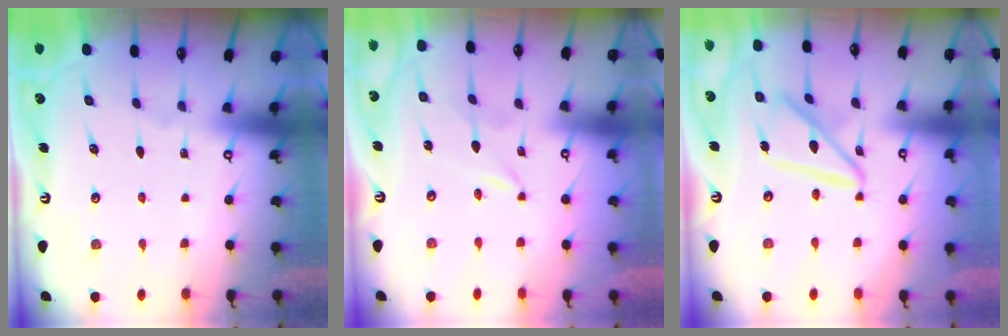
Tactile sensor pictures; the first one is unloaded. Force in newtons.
{"total": 0.0}
{"total": 14.2, "press": 14.1, "slide": 1.4}